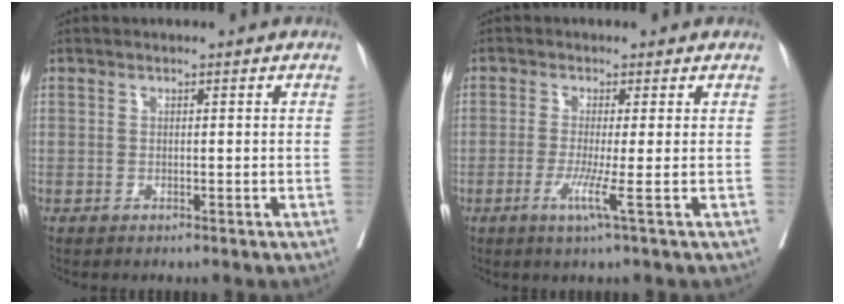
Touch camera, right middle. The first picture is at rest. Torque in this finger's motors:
{"motor_torque": [1.07, -1.01, 0.06, 0.09]}